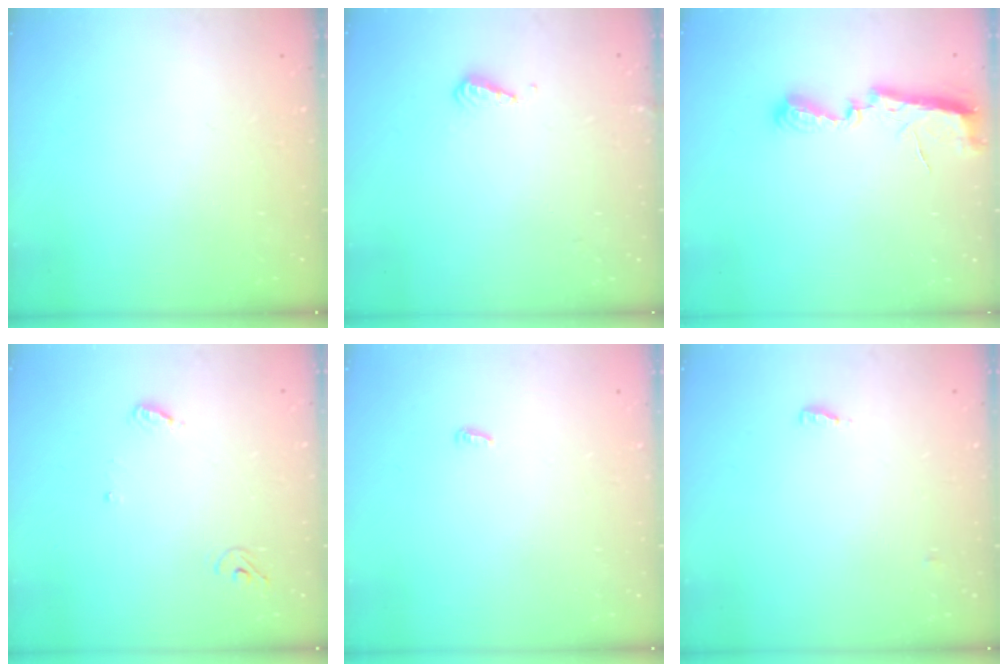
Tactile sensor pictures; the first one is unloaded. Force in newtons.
{"total": 3.7, "press": 3.6, "slide": 1.0}
{"total": 7.2, "press": 7.2, "slide": 0.5}
{"total": 5.0, "press": 5.0, "slide": 0.4}
{"total": 2.6, "press": 2.6, "slide": 0.2}
{"total": 3.4, "press": 3.2, "slide": 1.2}